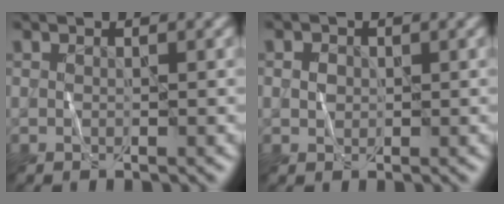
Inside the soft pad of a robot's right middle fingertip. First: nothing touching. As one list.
[{"total": 0.7, "force": [0.0, 0.7, 0.2], "torque": [-0.002, -0.001, 0.001]}]